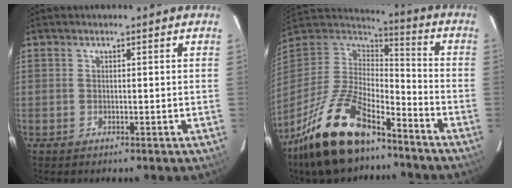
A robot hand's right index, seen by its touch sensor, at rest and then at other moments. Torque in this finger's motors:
{"motor_torque": [0.92, -0.99, 0.96, 0.21]}